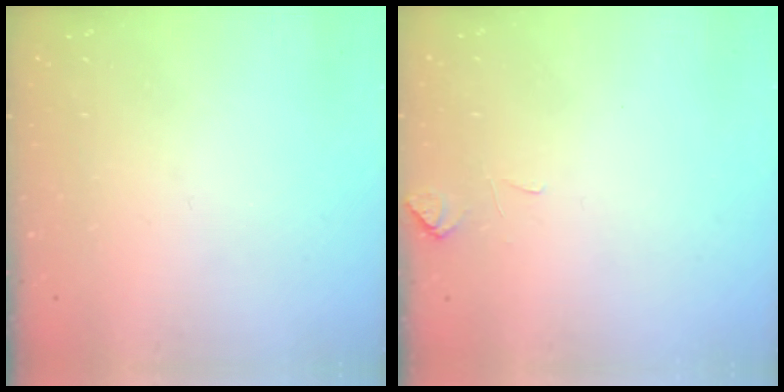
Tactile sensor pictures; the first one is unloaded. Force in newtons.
{"total": 0.5, "press": 0.1, "slide": 0.5}